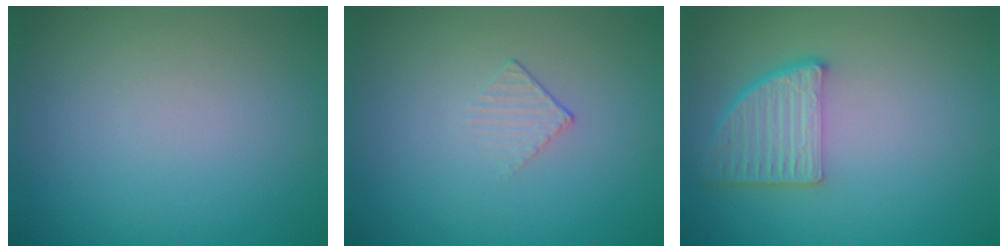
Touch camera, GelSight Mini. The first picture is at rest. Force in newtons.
{"total": 1.2, "press": 0.4, "slide": 1.2}
{"total": 4.5, "press": 3.5, "slide": 2.8}